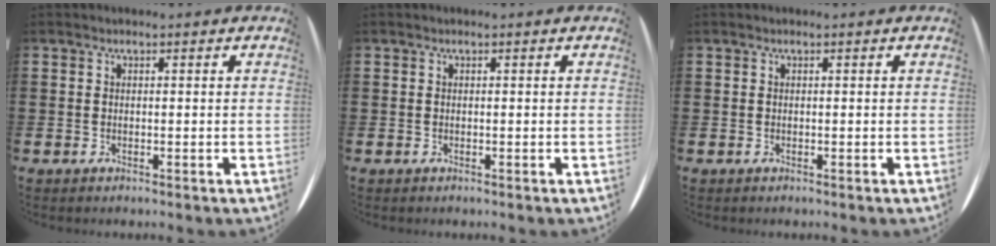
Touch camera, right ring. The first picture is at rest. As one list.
[{"total": 0.0}, {"total": 0.0}]